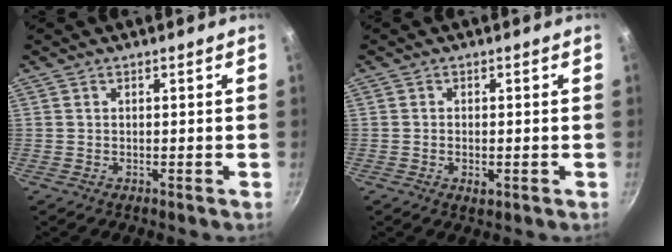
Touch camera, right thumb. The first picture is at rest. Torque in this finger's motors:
{"motor_torque": [-0.62, -0.22, 0.14, 0.54, -0.04]}